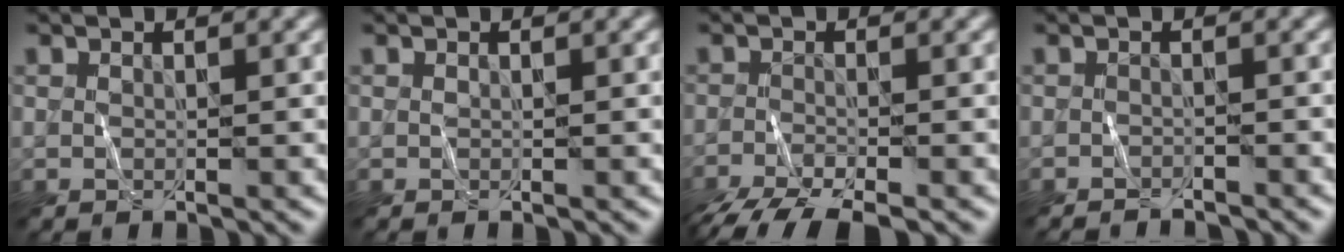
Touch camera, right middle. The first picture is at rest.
{"total": 0.0}
{"total": 5.6, "force": [-4.4, 1.3, 3.3], "torque": [-0.059, -0.018, -0.083]}
{"total": 1.7, "force": [-1.6, 0.1, 0.4], "torque": [-0.002, -0.003, -0.025]}